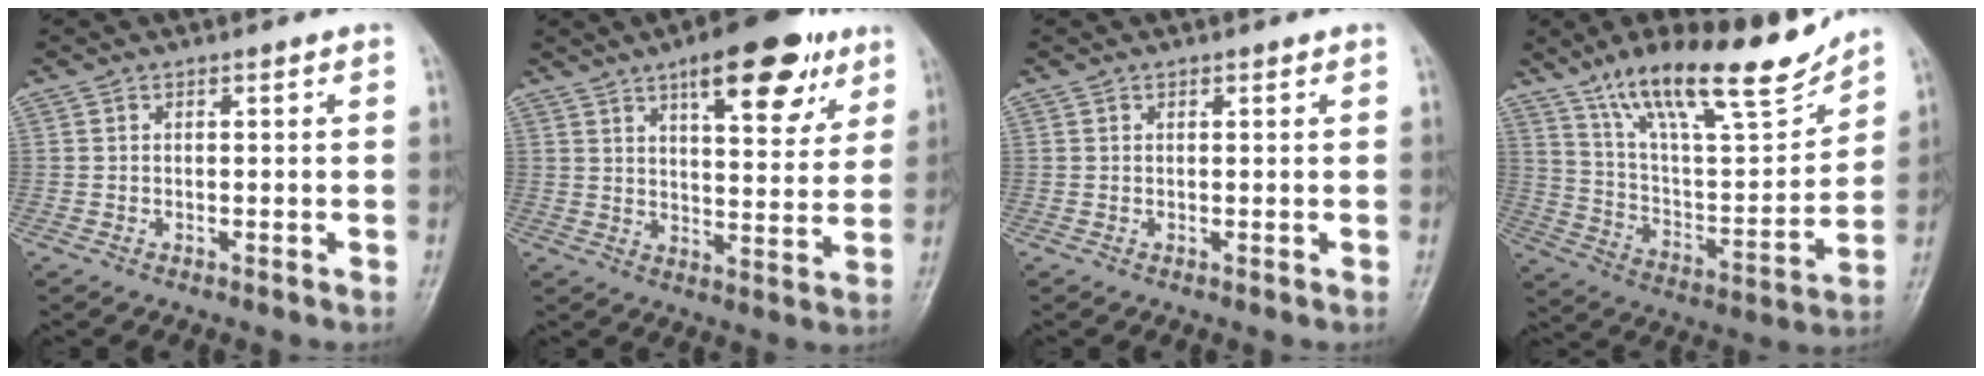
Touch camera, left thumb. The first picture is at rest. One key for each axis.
{"total": 16.2, "fx": 9.1, "fy": 6.1, "fz": 11.9, "tx": -0.128, "ty": -0.031, "tz": 0.130}
{"total": 0.6, "fx": 0.4, "fy": 0.3, "fz": 0.4, "tx": -0.004, "ty": -0.001, "tz": 0.004}
{"total": 22.4, "fx": 16.0, "fy": 6.4, "fz": 14.2, "tx": -0.197, "ty": -0.068, "tz": 0.276}